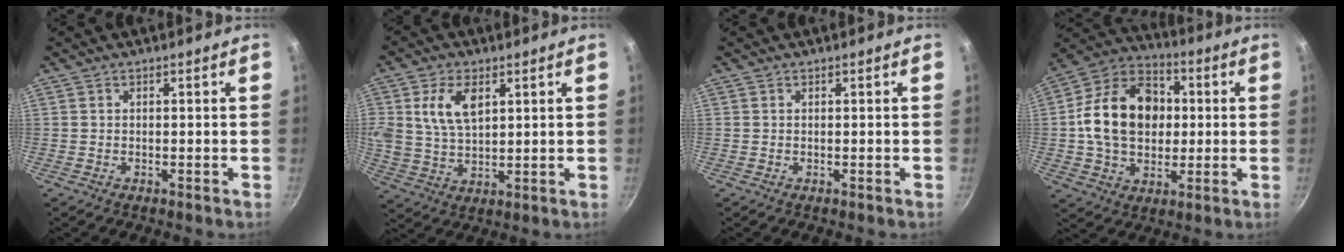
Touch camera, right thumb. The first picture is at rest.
{"total": 9.2, "force": [3.4, 5.5, 6.6], "torque": [-0.118, -0.016, 0.066]}
{"total": 0.0}
{"total": 18.4, "force": [1.3, 14.0, 11.8], "torque": [-0.170, 0.026, 0.010]}